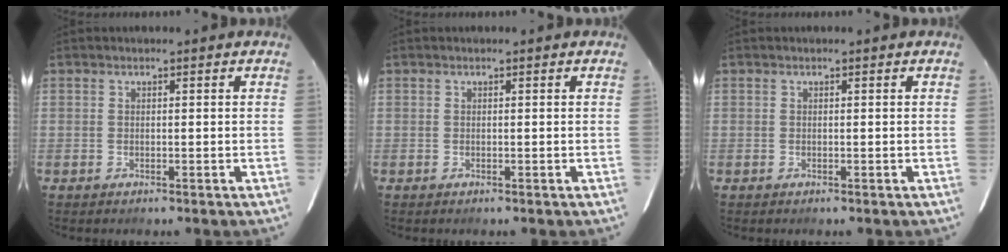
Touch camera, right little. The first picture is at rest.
{"total": 0.0}
{"total": 0.0}